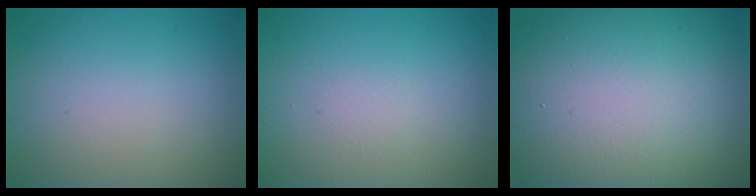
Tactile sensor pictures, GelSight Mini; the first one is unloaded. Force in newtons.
{"total": 0.5, "press": 0.5, "slide": 0.1}
{"total": 18.1, "press": 18.1, "slide": 0.8}